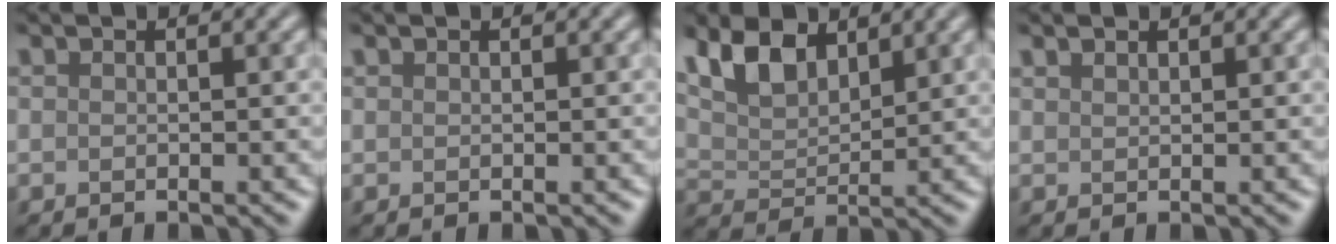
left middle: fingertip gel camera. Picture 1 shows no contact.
{"total": 0.0}
{"total": 5.6, "force": [3.6, 2.8, 3.3], "torque": [-0.077, 0.003, 0.067]}
{"total": 0.6, "force": [0.5, 0.2, 0.2], "torque": [-0.006, -0.001, 0.014]}